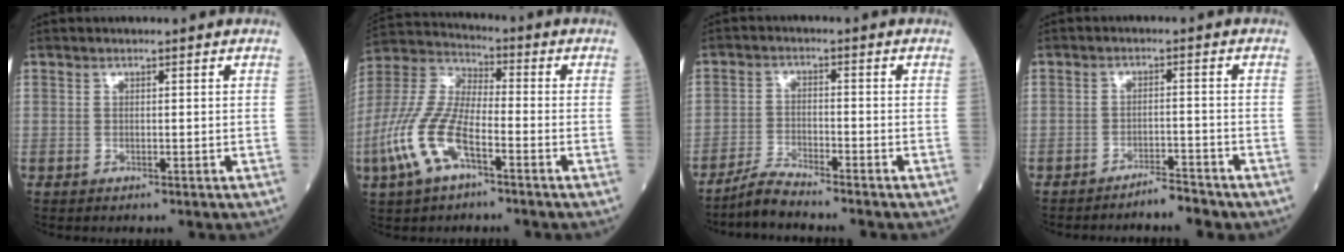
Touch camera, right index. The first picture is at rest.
{"total": 12.4, "force": [-5.2, 4.5, 10.3], "torque": [-0.244, 0.000, -0.107]}
{"total": 4.3, "force": [-4.1, -0.4, 1.3], "torque": [-0.027, -0.018, -0.081]}
{"total": 3.4, "force": [-3.3, 0.3, 1.0], "torque": [-0.014, -0.004, -0.051]}